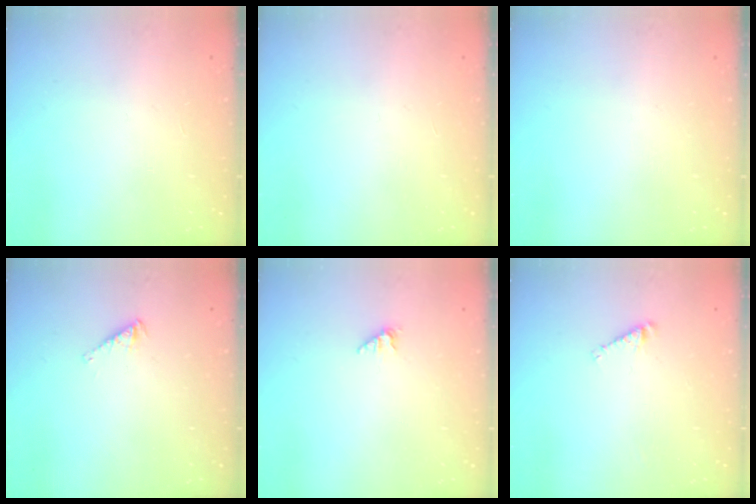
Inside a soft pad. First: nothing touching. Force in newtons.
{"total": 0.0}
{"total": 0.0}
{"total": 2.9, "press": 2.9, "slide": 0.3}
{"total": 1.0, "press": 1.0, "slide": 0.2}
{"total": 3.0, "press": 3.0, "slide": 0.4}